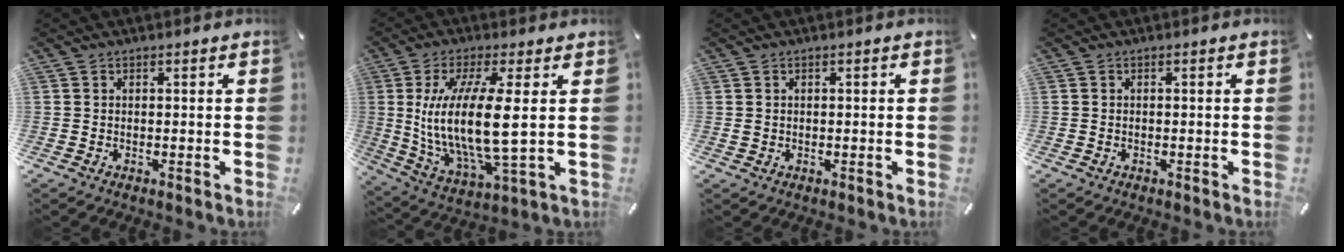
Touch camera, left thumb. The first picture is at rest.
{"total": 16.0, "force": [2.2, 4.4, 15.2], "torque": [-0.338, -0.023, 0.028]}
{"total": 1.0, "force": [-0.1, 1.0, 0.2], "torque": [-0.005, 0.006, -0.003]}
{"total": 0.0}